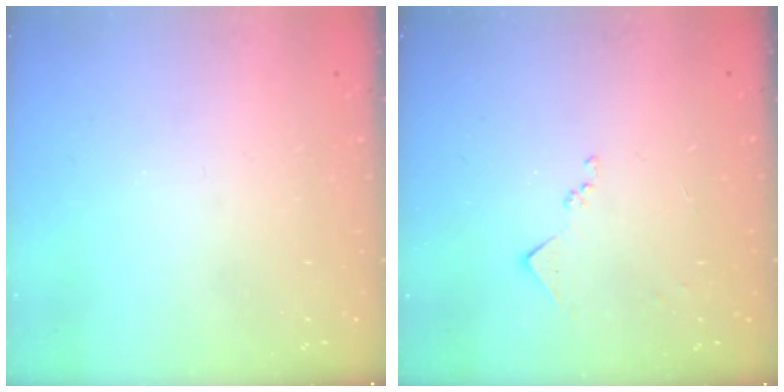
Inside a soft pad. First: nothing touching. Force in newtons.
{"total": 6.8, "press": 6.8, "slide": 0.5}